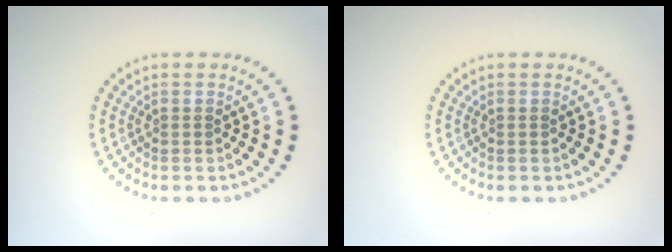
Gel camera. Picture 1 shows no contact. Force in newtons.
{"total": 0.0}